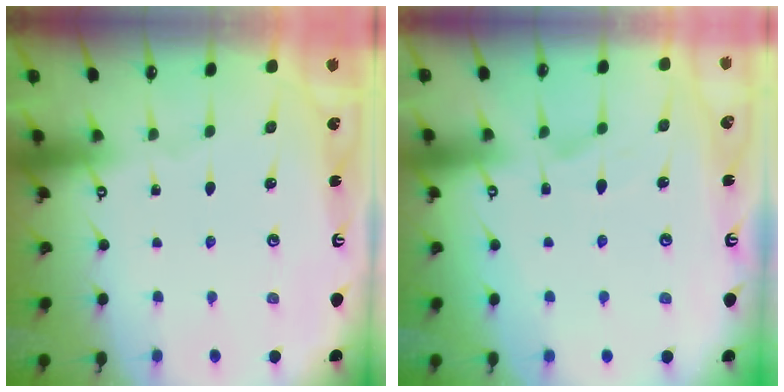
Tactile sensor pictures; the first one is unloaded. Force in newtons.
{"total": 1.7, "press": 1.3, "slide": 1.1}